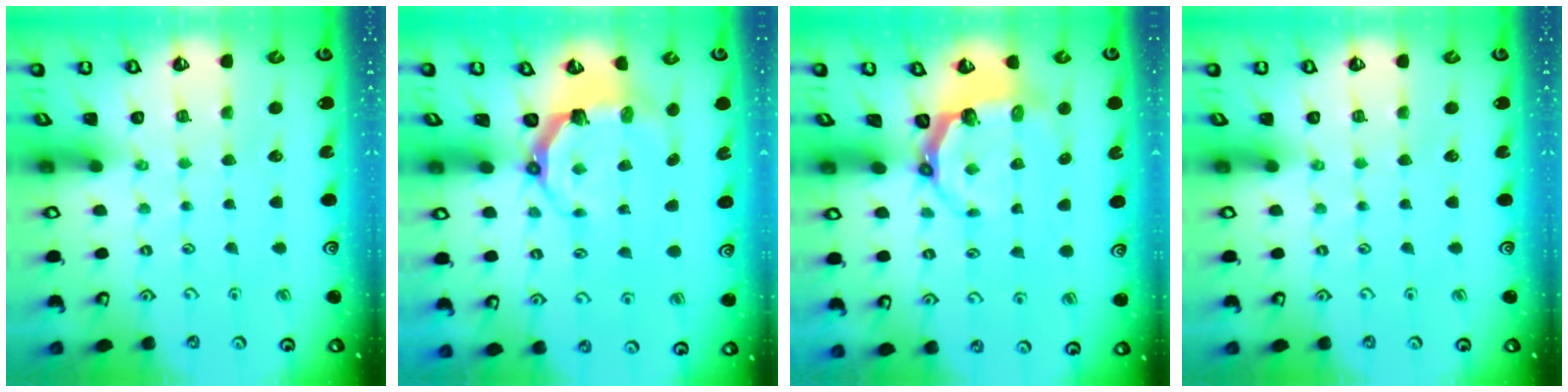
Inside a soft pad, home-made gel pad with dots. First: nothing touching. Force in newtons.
{"total": 6.9, "press": 5.0, "slide": 4.7}
{"total": 6.0, "press": 4.6, "slide": 3.9}
{"total": 0.0}